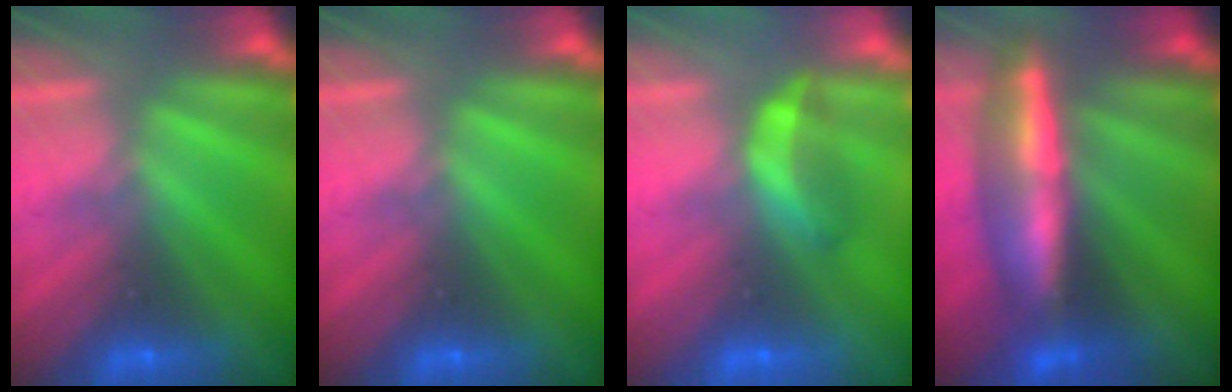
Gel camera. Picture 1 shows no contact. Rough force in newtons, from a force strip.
{"total": 0.0}
{"total": 3.8}
{"total": 6.3}